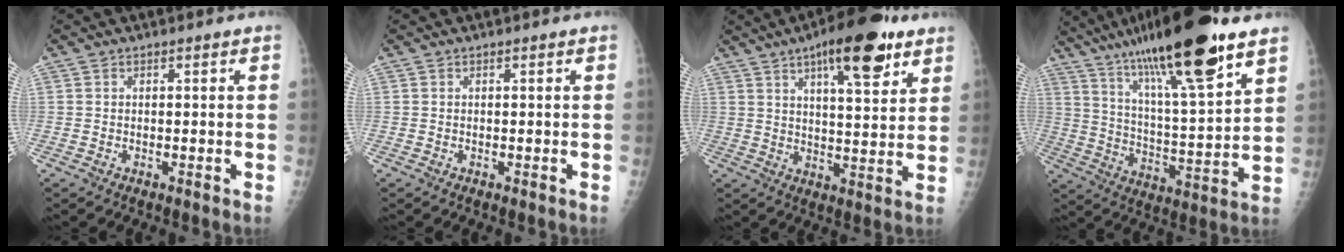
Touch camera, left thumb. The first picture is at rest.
{"total": 0.0}
{"total": 15.2, "force": [8.5, 4.8, 11.6], "torque": [-0.146, -0.031, 0.123]}
{"total": 24.2, "force": [15.8, 3.8, 18.0], "torque": [-0.305, -0.049, 0.271]}